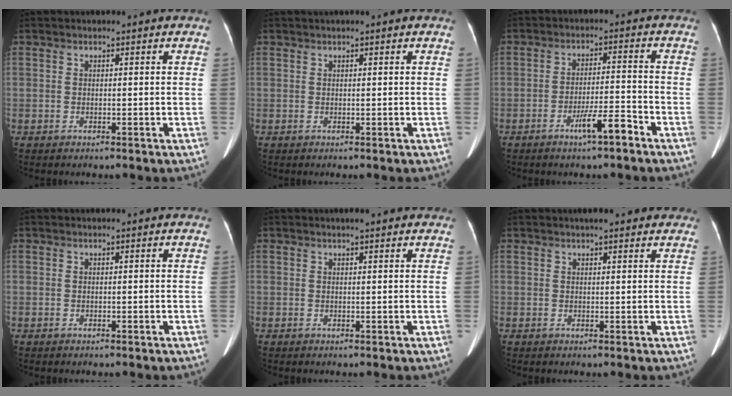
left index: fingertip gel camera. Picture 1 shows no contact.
{"total": 1.0, "force": [0.7, -0.1, 0.6], "torque": [-0.009, 0.017, 0.015]}
{"total": 5.4, "force": [-3.6, 0.3, 4.0], "torque": [-0.070, -0.003, -0.064]}
{"total": 0.0}
{"total": 2.7, "force": [2.2, 0.4, 1.6], "torque": [-0.016, 0.018, 0.028]}
{"total": 5.9, "force": [4.8, 1.4, 3.1], "torque": [-0.033, 0.022, 0.056]}